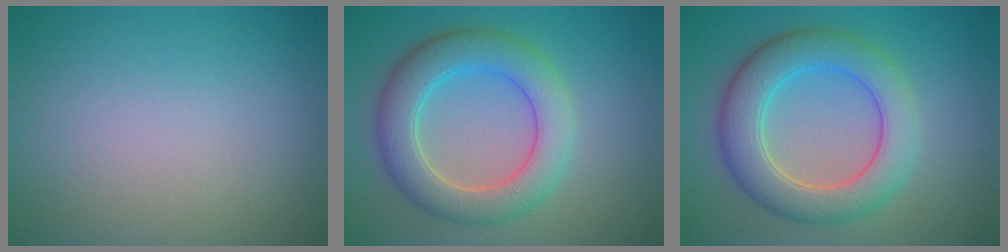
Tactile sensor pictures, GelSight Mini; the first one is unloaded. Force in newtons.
{"total": 6.1, "press": 6.1, "slide": 0.1}
{"total": 6.5, "press": 6.5, "slide": 0.4}